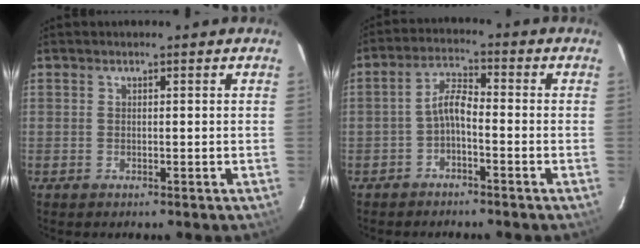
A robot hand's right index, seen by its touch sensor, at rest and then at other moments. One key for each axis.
{"total": 4.0, "fx": -2.1, "fy": 1.2, "fz": 3.1, "tx": -0.071, "ty": 0.016, "tz": -0.040}